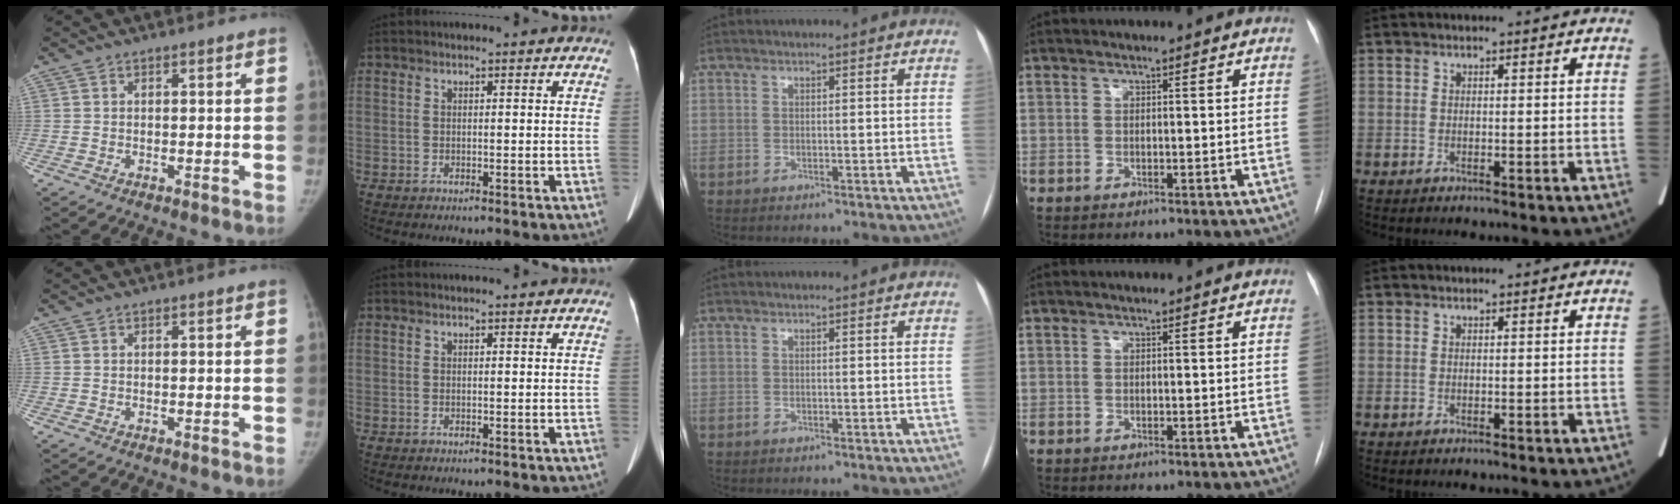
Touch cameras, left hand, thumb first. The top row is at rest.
{}